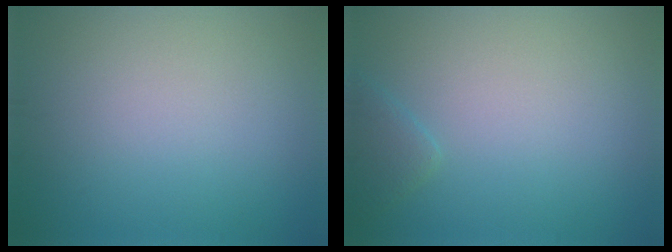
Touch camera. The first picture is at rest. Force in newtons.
{"total": 1.5, "press": 1.5, "slide": 0.1}